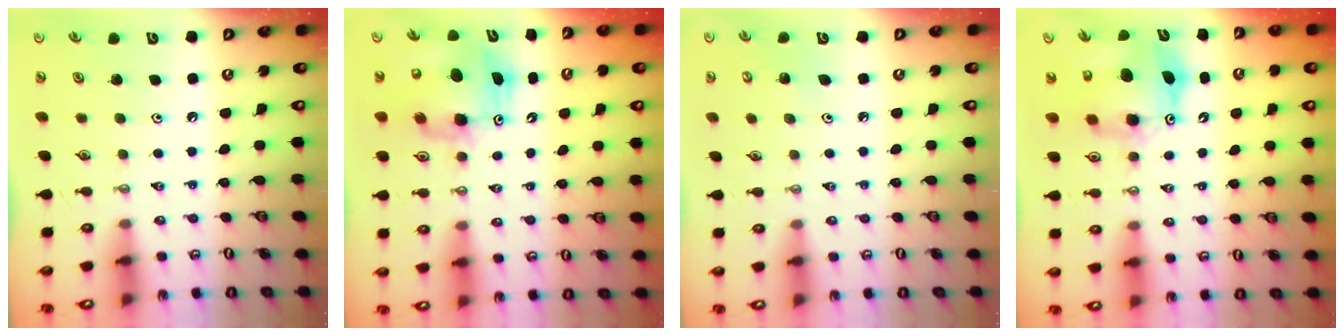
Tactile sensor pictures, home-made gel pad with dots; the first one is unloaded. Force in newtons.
{"total": 8.9, "press": 8.7, "slide": 1.8}
{"total": 4.8, "press": 4.7, "slide": 0.4}
{"total": 10.4, "press": 10.4, "slide": 0.6}